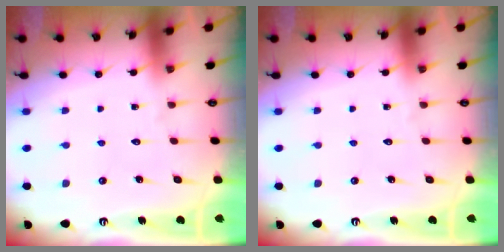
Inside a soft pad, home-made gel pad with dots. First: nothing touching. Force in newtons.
{"total": 0.0}